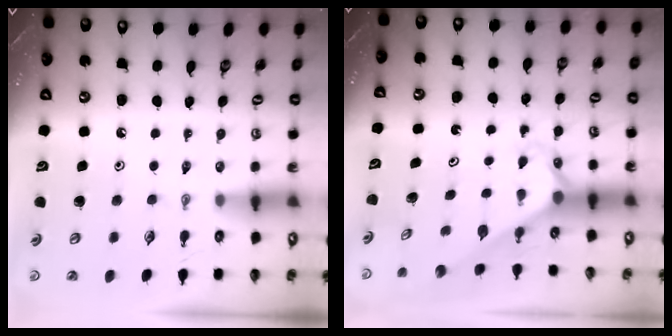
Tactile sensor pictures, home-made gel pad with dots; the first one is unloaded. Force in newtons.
{"total": 2.4, "press": 2.4, "slide": 0.2}